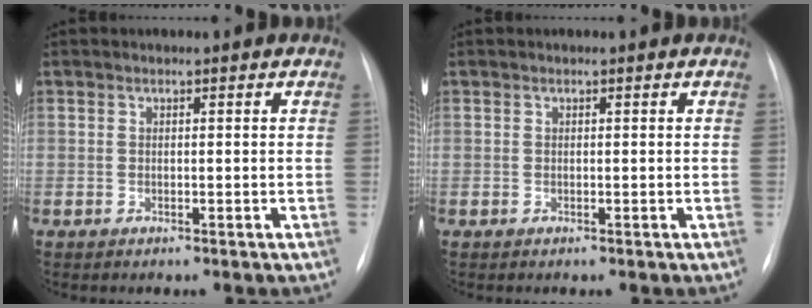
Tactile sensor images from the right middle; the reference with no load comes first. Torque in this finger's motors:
{"motor_torque": [0.00, 0.00, 0.00, 0.00]}